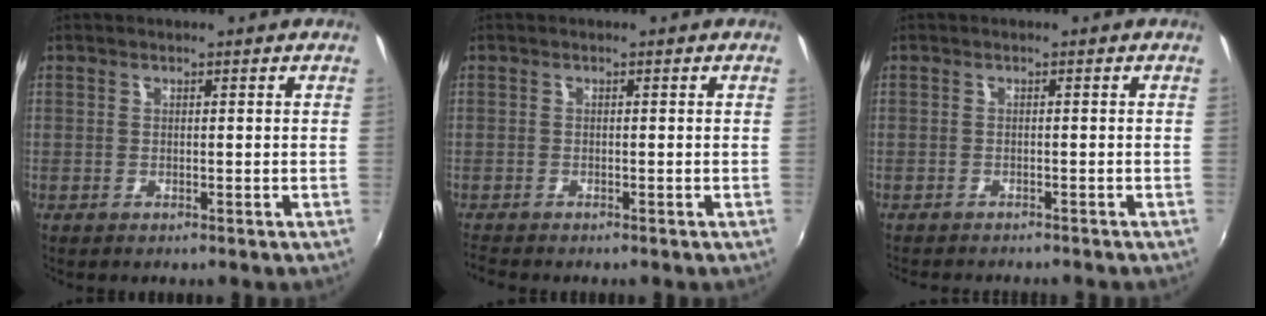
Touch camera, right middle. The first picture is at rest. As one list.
[{"total": 2.0, "force": [-1.9, 0.2, 0.5], "torque": [-0.014, -0.015, -0.038]}, {"total": 3.5, "force": [-3.3, 0.6, 1.1], "torque": [-0.029, -0.015, -0.053]}]